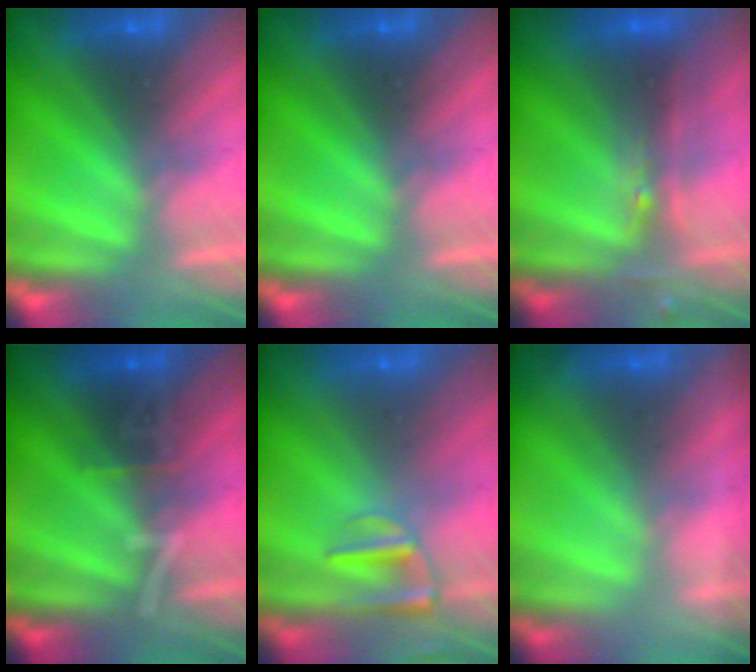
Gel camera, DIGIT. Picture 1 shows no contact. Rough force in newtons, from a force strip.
{"total": 0.0}
{"total": 2.4}
{"total": 3.9}
{"total": 2.4}
{"total": 1.8}